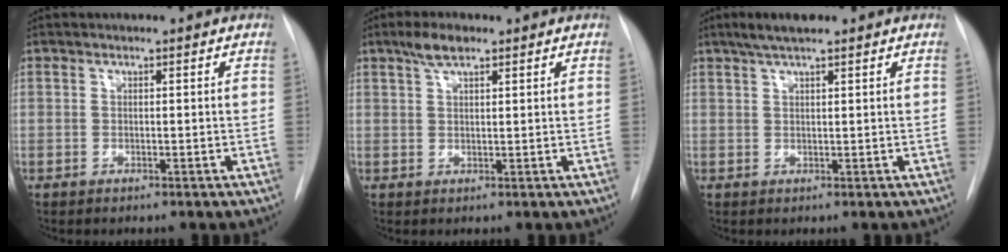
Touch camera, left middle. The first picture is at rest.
{"total": 3.3, "force": [2.3, 1.0, 2.2], "torque": [-0.047, 0.009, 0.044]}
{"total": 4.0, "force": [2.9, 0.6, 2.6], "torque": [-0.053, 0.012, 0.053]}